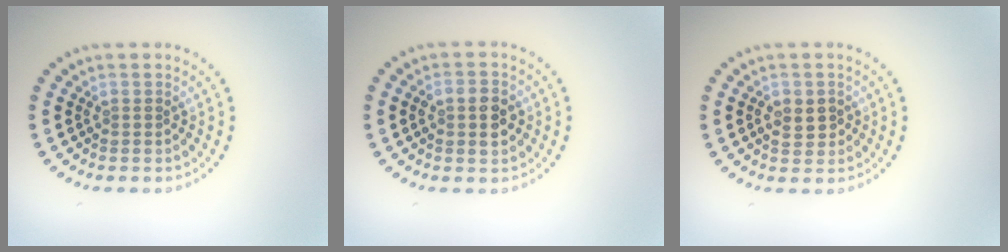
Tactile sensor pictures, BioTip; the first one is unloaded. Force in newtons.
{"total": 3.5, "press": 3.5, "slide": 0.3}
{"total": 2.2, "press": 2.2, "slide": 0.3}